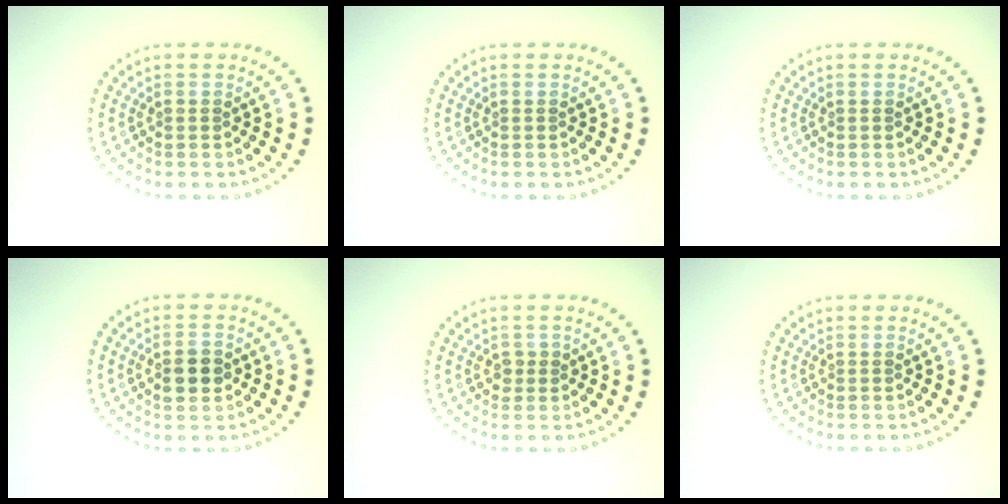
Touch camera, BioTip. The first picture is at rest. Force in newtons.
{"total": 0.0}
{"total": 0.0}
{"total": 2.8, "press": 2.8, "slide": 0.2}
{"total": 1.0, "press": 0.9, "slide": 0.3}
{"total": 0.0}